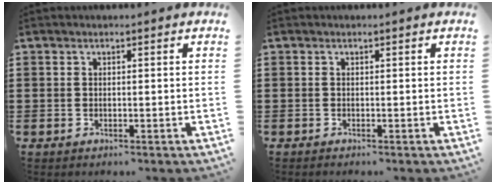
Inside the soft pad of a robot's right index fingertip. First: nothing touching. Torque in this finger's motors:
{"motor_torque": [-0.73, 1.41, -0.02, -0.01]}